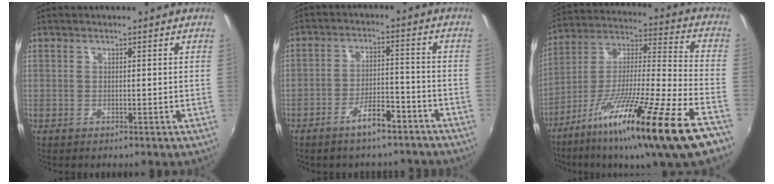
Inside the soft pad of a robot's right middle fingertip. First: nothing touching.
{"total": 7.8, "force": [-6.0, 2.9, 4.0], "torque": [-0.077, 0.021, -0.082]}
{"total": 24.4, "force": [-15.4, 0.3, 19.0], "torque": [-0.301, -0.047, -0.257]}